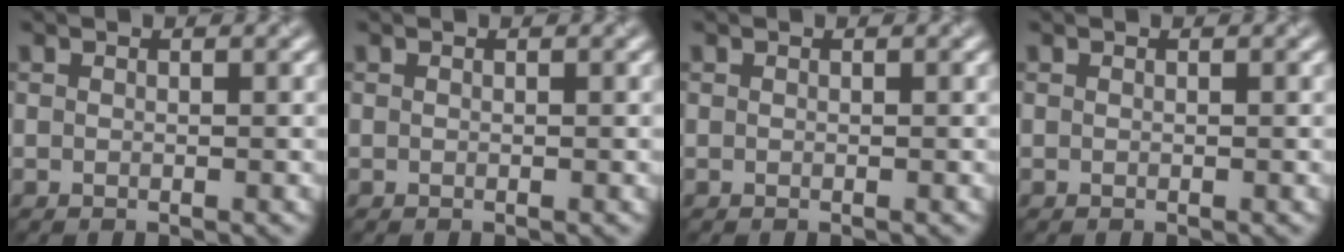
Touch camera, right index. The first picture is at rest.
{"total": 0.0}
{"total": 0.0}
{"total": 0.0}